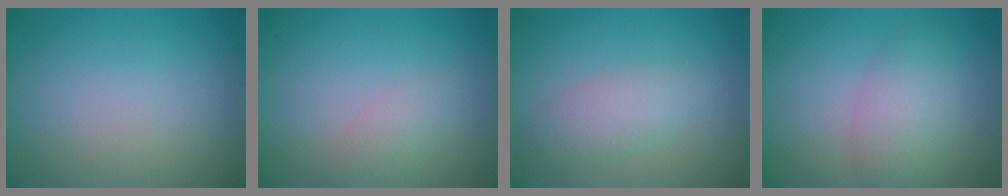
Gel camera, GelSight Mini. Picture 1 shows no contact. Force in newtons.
{"total": 1.8, "press": 1.8, "slide": 0.1}
{"total": 3.0, "press": 3.0, "slide": 0.2}
{"total": 3.6, "press": 3.6, "slide": 0.0}